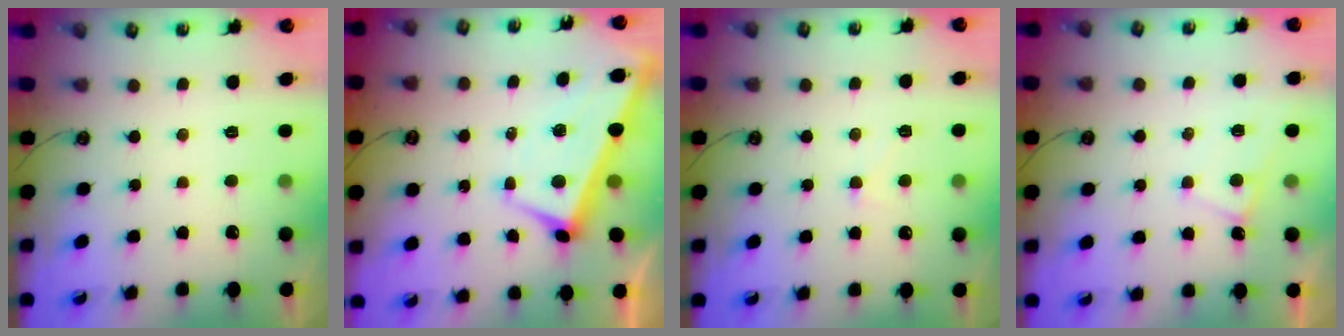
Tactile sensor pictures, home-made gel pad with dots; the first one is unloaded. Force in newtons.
{"total": 0.9, "press": 0.2, "slide": 0.9}
{"total": 1.1, "press": 1.0, "slide": 0.5}
{"total": 0.6, "press": 0.6, "slide": 0.1}